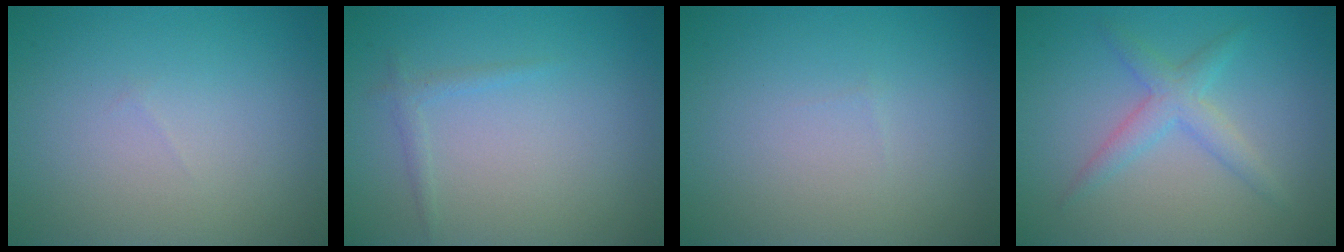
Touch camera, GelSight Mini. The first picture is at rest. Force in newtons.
{"total": 0.9, "press": 0.9, "slide": 0.1}
{"total": 0.0}
{"total": 2.6, "press": 2.6, "slide": 0.0}